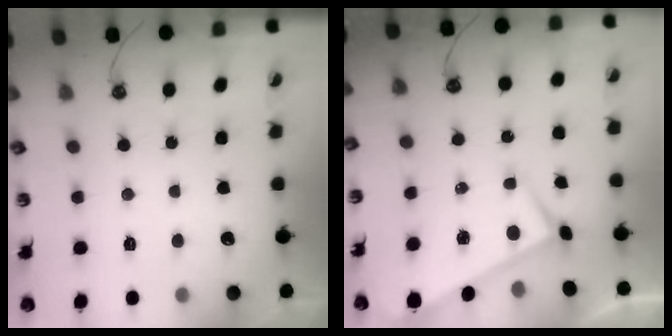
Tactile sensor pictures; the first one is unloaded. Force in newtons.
{"total": 1.9, "press": 1.8, "slide": 0.6}